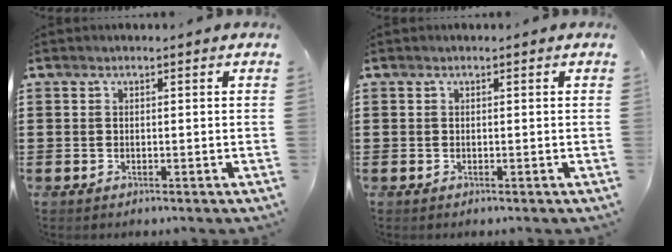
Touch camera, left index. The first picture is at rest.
{"total": 0.0}